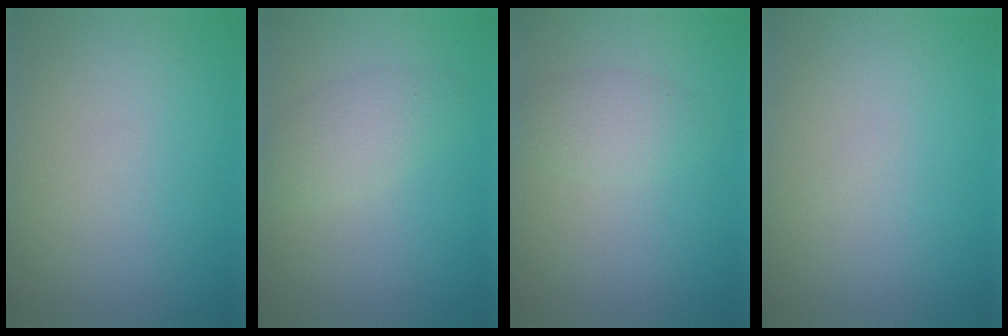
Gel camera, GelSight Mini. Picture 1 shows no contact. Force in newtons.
{"total": 2.6, "press": 2.6, "slide": 0.1}
{"total": 2.1, "press": 2.1, "slide": 0.1}
{"total": 0.0}